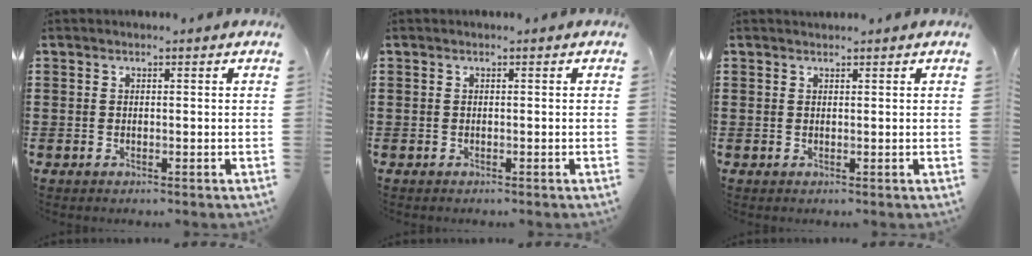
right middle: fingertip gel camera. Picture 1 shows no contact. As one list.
[{"total": 0.0}, {"total": 0.6, "force": [0.6, 0.0, -0.1], "torque": [0.000, -0.001, 0.011]}]